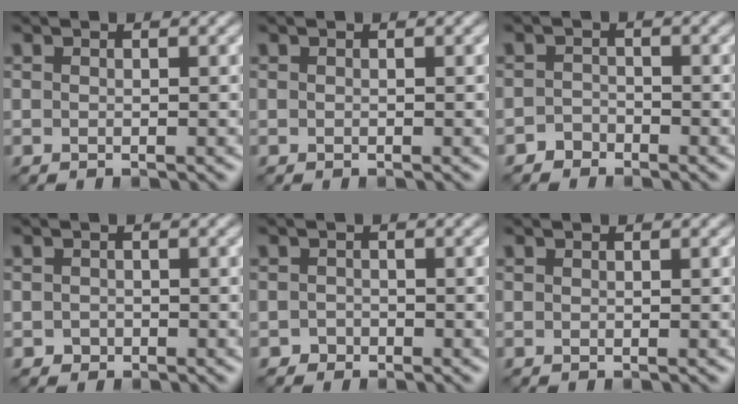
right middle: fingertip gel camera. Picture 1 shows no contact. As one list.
[{"total": 0.0}, {"total": 1.3, "force": [-1.1, 0.7, 0.0], "torque": [0.005, 0.008, -0.019]}, {"total": 0.7, "force": [-0.3, 0.6, 0.0], "torque": [0.004, -0.003, -0.006]}, {"total": 0.8, "force": [-0.6, 0.6, -0.1], "torque": [0.007, 0.001, -0.009]}, {"total": 0.0}]